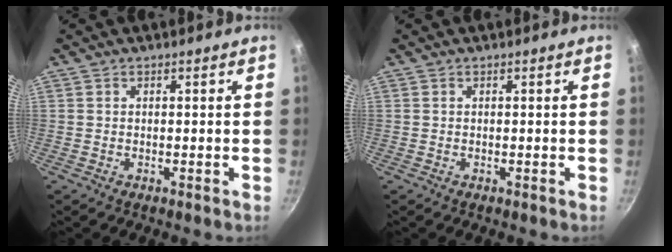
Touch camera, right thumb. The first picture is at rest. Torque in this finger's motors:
{"motor_torque": [0.00, 0.00, -0.05, -0.04, 0.00]}